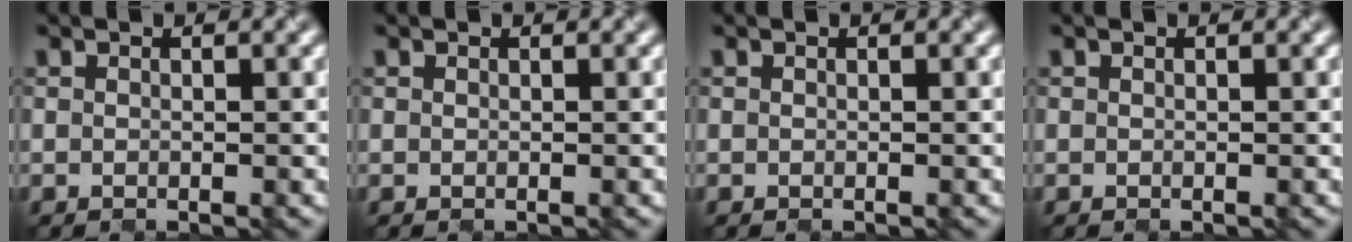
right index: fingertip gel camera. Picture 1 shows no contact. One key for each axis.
{"total": 0.6, "fx": -0.1, "fy": -0.3, "fz": -0.5, "tx": -0.001, "ty": 0.002, "tz": 0.005}
{"total": 0.0}
{"total": 0.0}